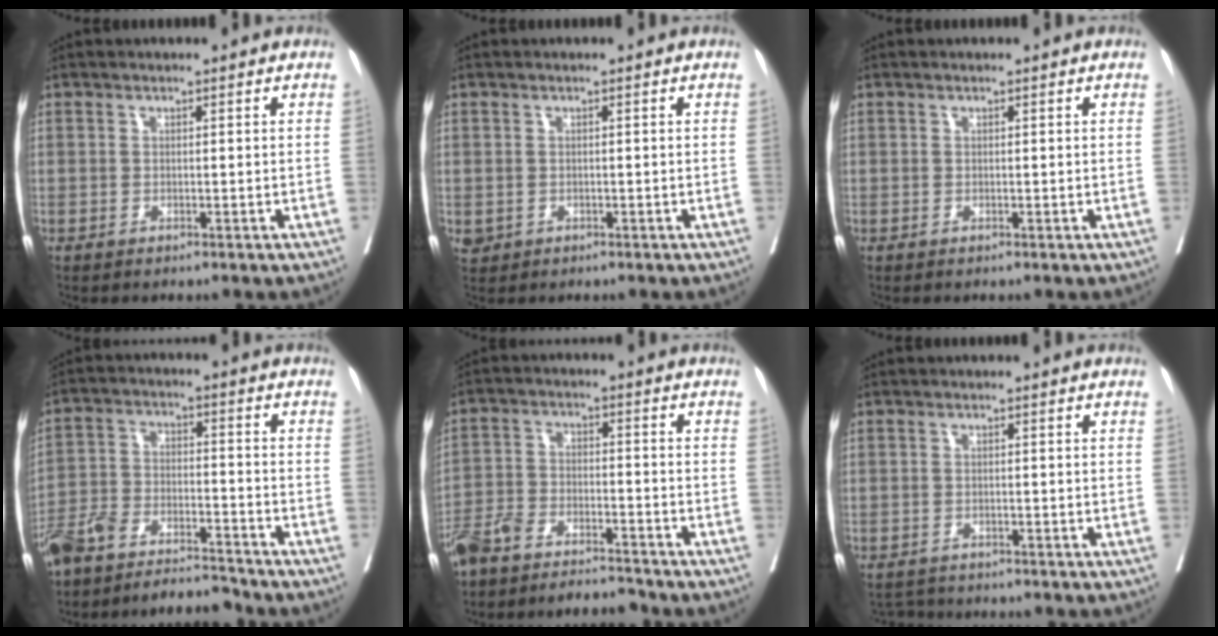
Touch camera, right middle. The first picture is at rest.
{"total": 1.0, "force": [-0.3, 0.9, 0.3], "torque": [-0.007, 0.002, 0.001]}
{"total": 0.0}
{"total": 10.9, "force": [-10.5, 1.0, 2.9], "torque": [-0.049, 0.012, -0.183]}
{"total": 9.5, "force": [-8.8, 1.6, 3.2], "torque": [-0.054, 0.004, -0.152]}
{"total": 2.3, "force": [-2.2, 0.6, -0.3], "torque": [0.005, -0.010, -0.036]}